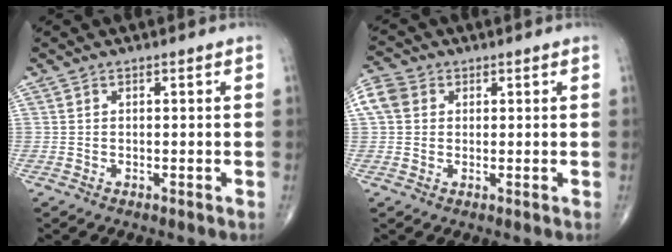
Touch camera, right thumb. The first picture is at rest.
{"total": 5.6, "force": [1.3, 4.6, 2.8], "torque": [-0.057, 0.015, 0.021]}